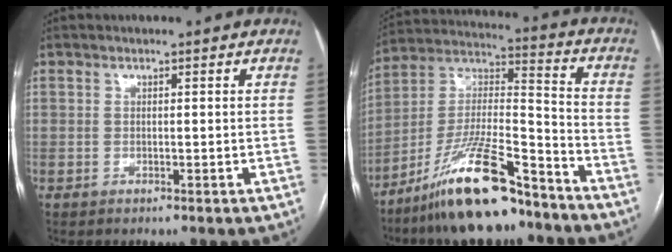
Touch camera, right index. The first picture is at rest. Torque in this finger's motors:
{"motor_torque": [1.37, -0.77, 0.68, 0.20]}